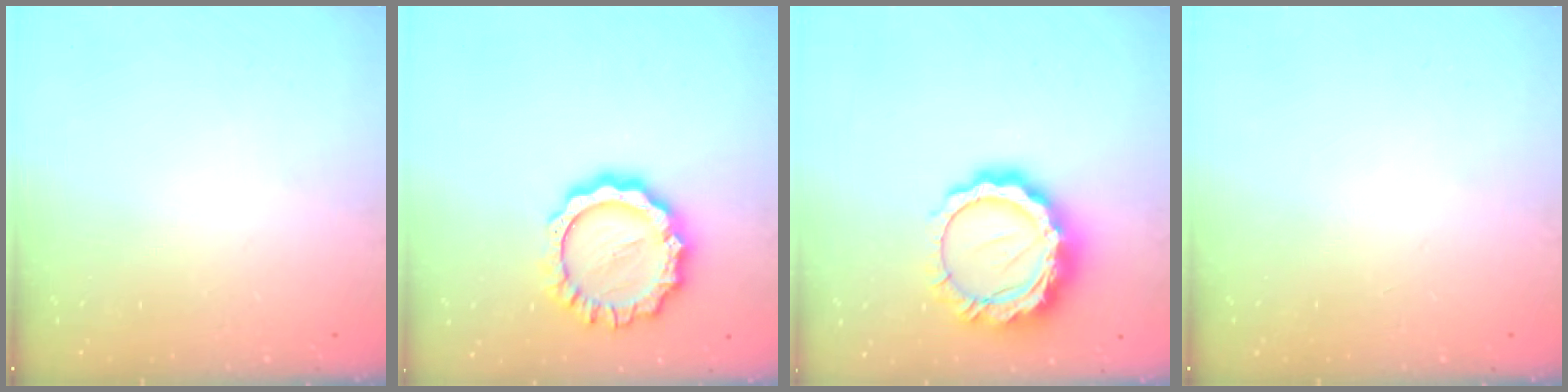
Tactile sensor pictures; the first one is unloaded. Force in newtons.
{"total": 13.3, "press": 13.3, "slide": 1.1}
{"total": 15.4, "press": 15.4, "slide": 1.1}
{"total": 0.0}